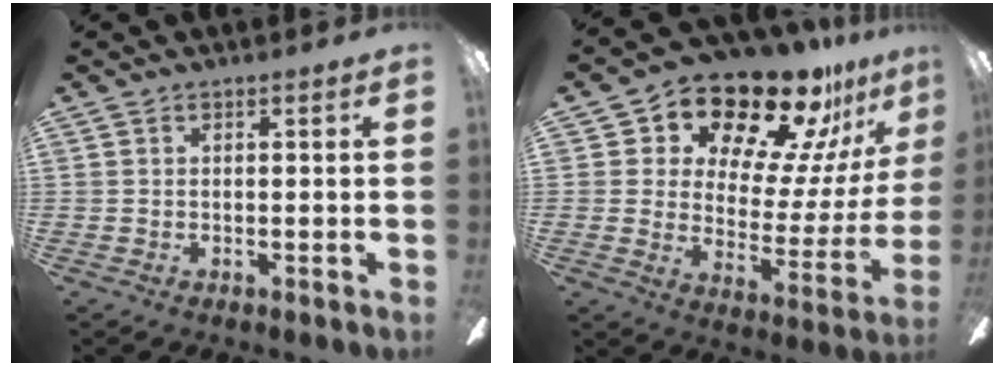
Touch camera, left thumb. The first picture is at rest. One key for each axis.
{"total": 18.2, "fx": 15.0, "fy": 7.1, "fz": 7.6, "tx": -0.120, "ty": -0.121, "tz": 0.250}